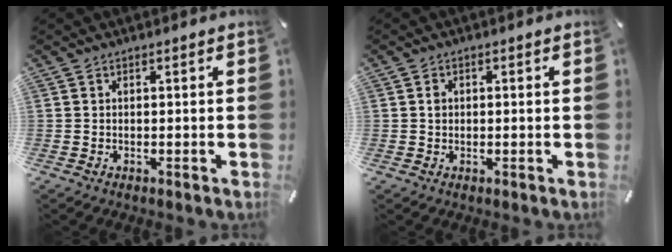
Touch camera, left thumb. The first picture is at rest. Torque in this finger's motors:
{"motor_torque": [0.15, 0.41, 0.01, -0.10, 0.08]}